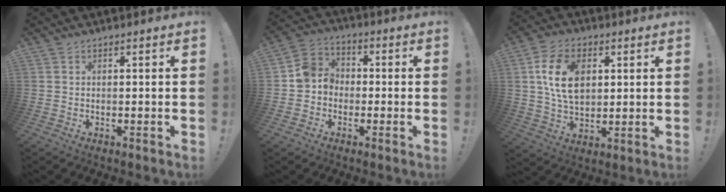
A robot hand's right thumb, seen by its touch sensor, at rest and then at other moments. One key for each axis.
{"total": 7.4, "fx": -2.0, "fy": 6.7, "fz": 2.4, "tx": -0.034, "ty": 0.037, "tz": -0.030}
{"total": 14.4, "fx": 3.5, "fy": 9.7, "fz": 10.0, "tx": -0.171, "ty": 0.001, "tz": 0.063}